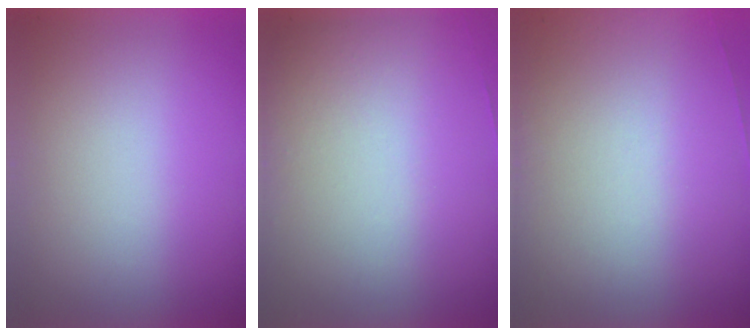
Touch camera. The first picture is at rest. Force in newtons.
{"total": 1.7}
{"total": 6.7}